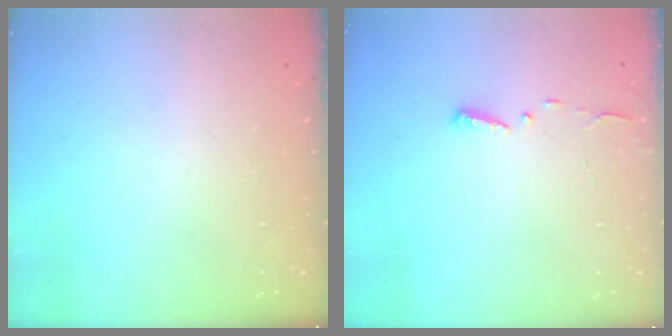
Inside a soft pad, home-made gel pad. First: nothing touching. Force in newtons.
{"total": 3.0, "press": 2.9, "slide": 0.3}